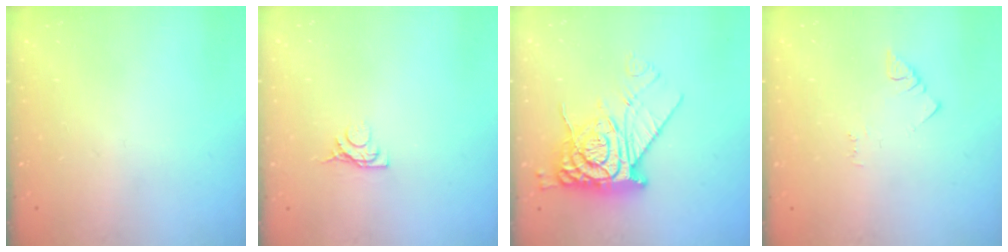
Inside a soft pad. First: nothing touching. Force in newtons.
{"total": 4.6, "press": 4.6, "slide": 0.8}
{"total": 12.6, "press": 12.5, "slide": 1.4}
{"total": 1.5, "press": 1.5, "slide": 0.3}